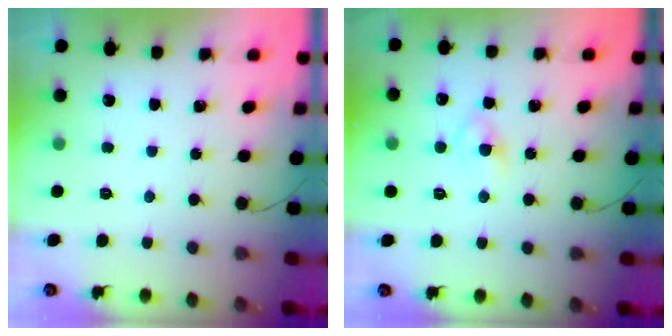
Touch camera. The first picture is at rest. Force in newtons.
{"total": 2.8, "press": 2.7, "slide": 0.9}